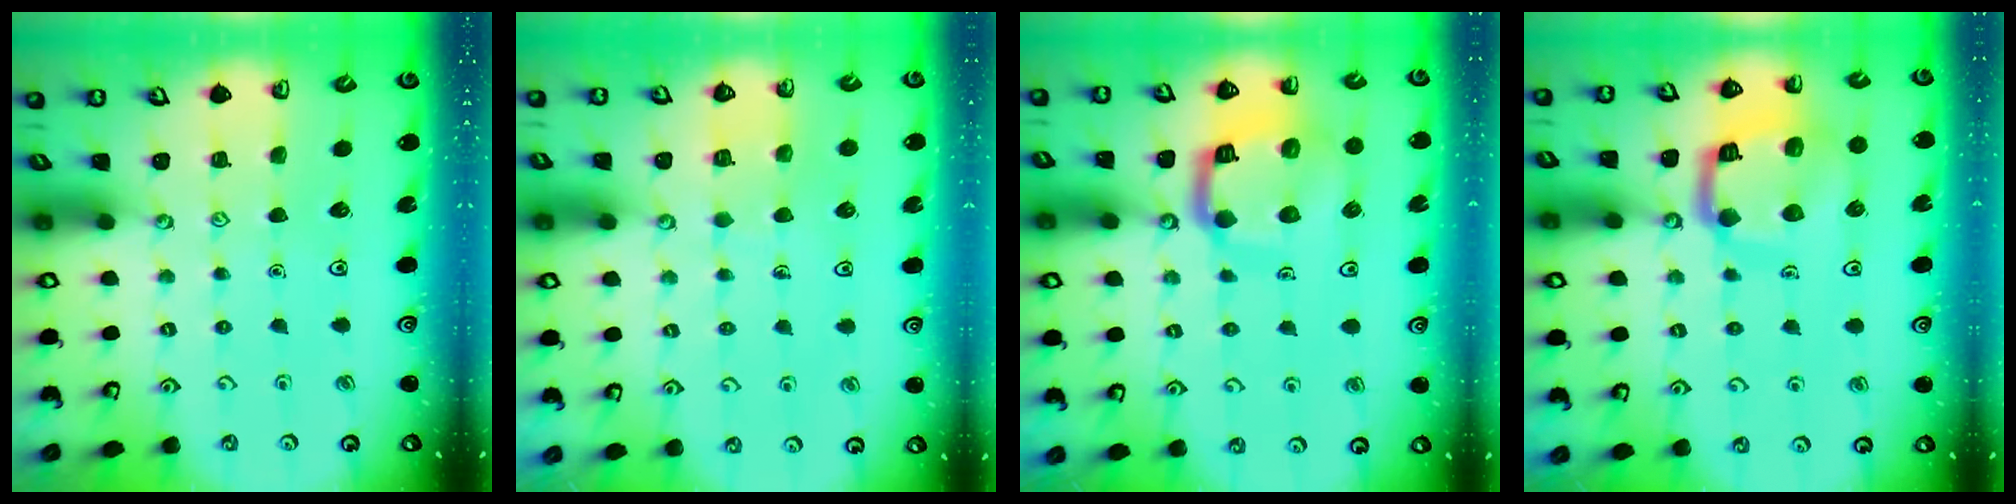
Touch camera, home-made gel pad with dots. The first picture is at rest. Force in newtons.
{"total": 4.2, "press": 4.2, "slide": 0.2}
{"total": 13.8, "press": 13.7, "slide": 1.7}
{"total": 15.5, "press": 15.4, "slide": 1.7}